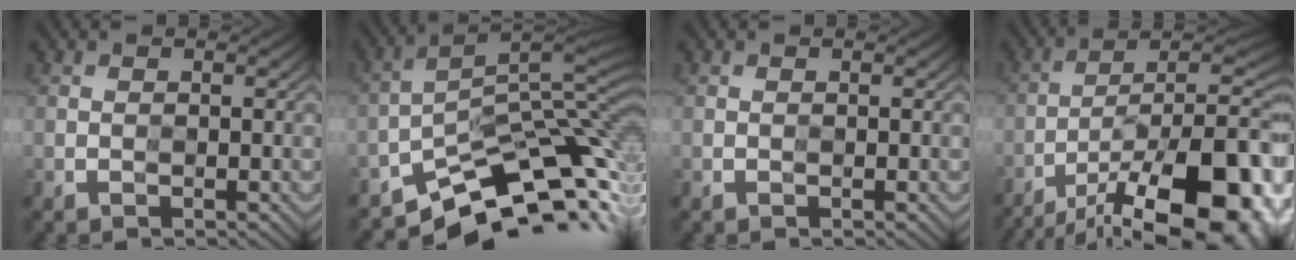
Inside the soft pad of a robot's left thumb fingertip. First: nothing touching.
{"total": 13.0, "force": [-8.7, 4.7, 8.4], "torque": [-0.146, 0.002, -0.152]}
{"total": 0.0}
{"total": 20.9, "force": [-13.0, 7.6, 14.5], "torque": [-0.182, -0.017, -0.194]}